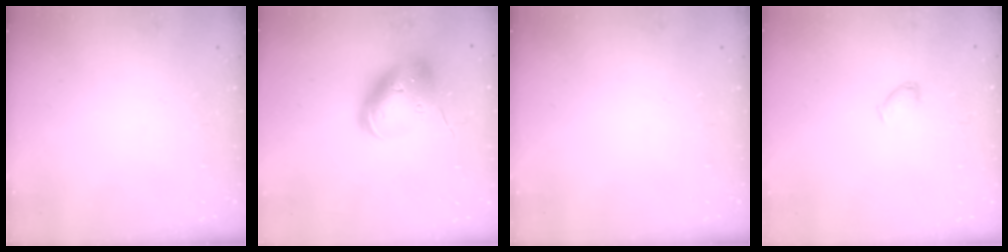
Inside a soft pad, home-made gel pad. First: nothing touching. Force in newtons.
{"total": 16.6, "press": 16.4, "slide": 2.9}
{"total": 0.0}
{"total": 3.9, "press": 3.9, "slide": 0.8}